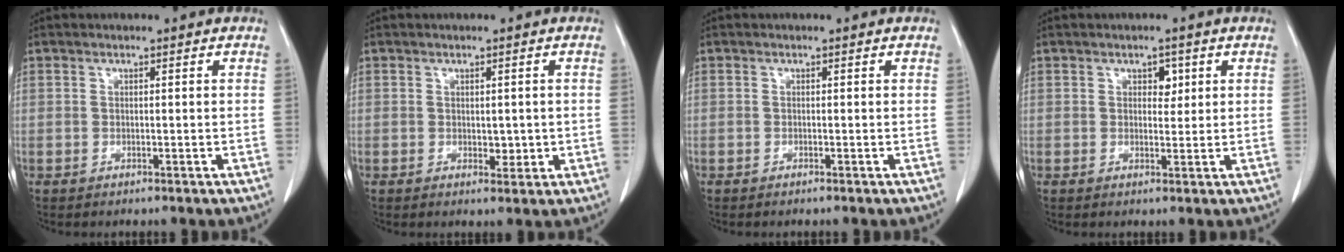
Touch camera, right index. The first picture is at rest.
{"total": 2.3, "force": [0.0, 1.4, 1.8], "torque": [-0.020, -0.003, 0.006]}
{"total": 0.0}
{"total": 2.2, "force": [1.0, 1.4, 1.4], "torque": [-0.015, 0.001, 0.014]}